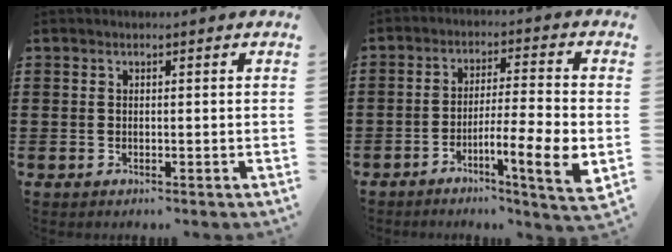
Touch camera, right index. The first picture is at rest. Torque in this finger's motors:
{"motor_torque": [0.52, -0.52, 0.64, 0.13]}